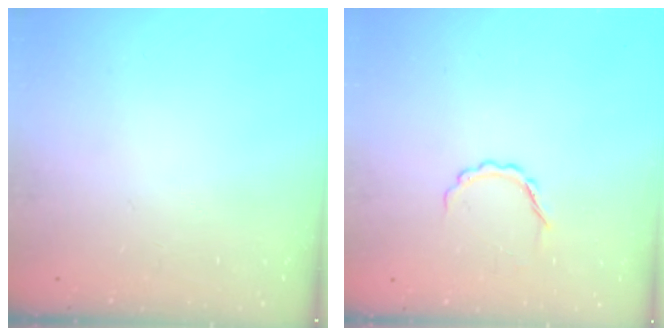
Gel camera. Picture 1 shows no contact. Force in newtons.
{"total": 4.6, "press": 4.5, "slide": 0.7}